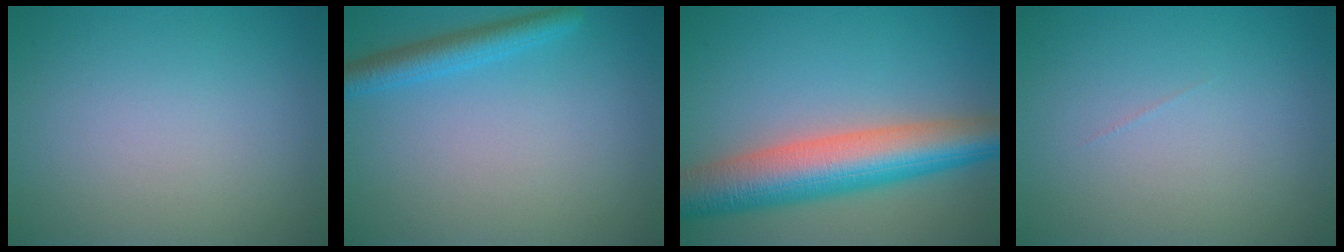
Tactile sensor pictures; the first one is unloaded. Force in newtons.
{"total": 2.8, "press": 2.8, "slide": 0.1}
{"total": 9.3, "press": 9.3, "slide": 0.4}
{"total": 0.0}